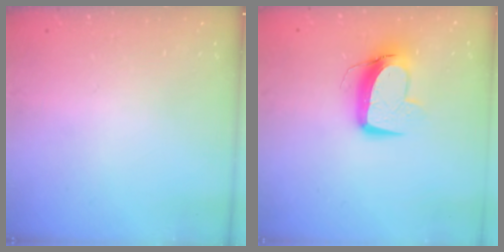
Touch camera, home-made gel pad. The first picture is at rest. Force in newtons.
{"total": 11.8, "press": 11.7, "slide": 1.2}